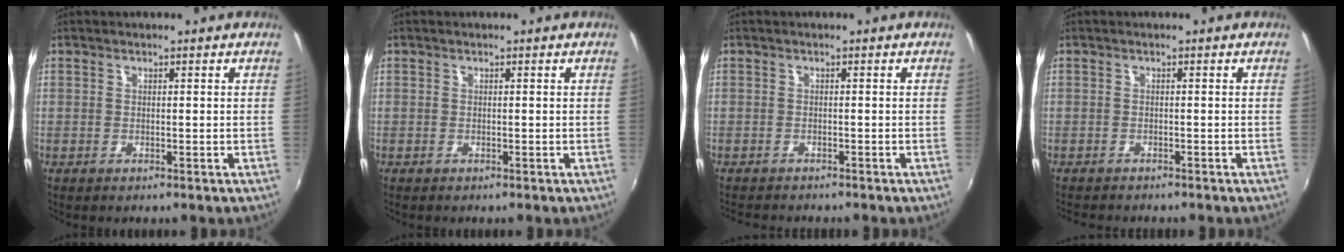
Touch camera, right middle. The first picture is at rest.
{"total": 0.0}
{"total": 3.7, "force": [-3.5, 0.6, 1.0], "torque": [-0.030, -0.017, -0.059]}
{"total": 3.2, "force": [-3.0, 0.6, 0.9], "torque": [-0.026, -0.017, -0.052]}